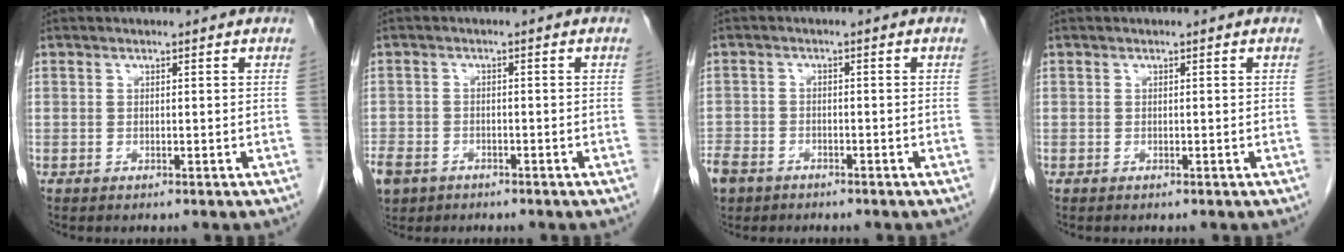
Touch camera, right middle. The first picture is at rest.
{"total": 9.7, "force": [-5.7, 6.7, 4.2], "torque": [-0.118, -0.008, -0.090]}
{"total": 7.9, "force": [-5.3, 5.0, 3.1], "torque": [-0.084, -0.004, -0.091]}
{"total": 0.0}